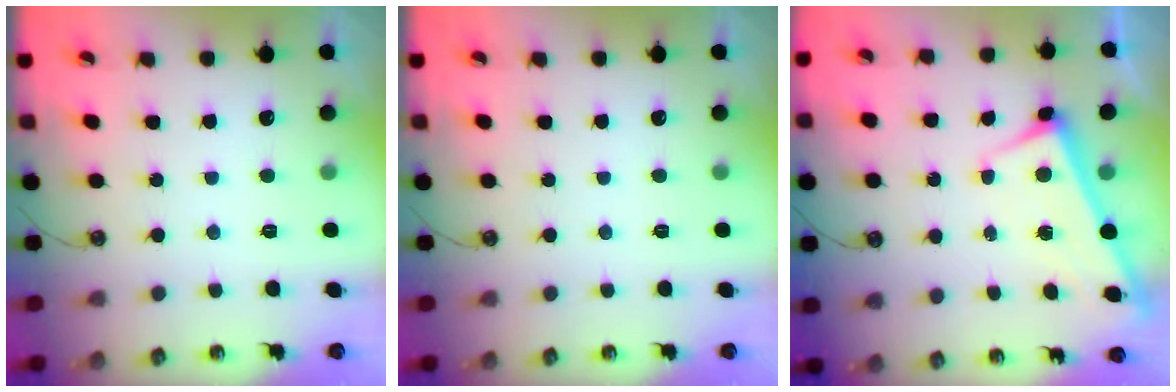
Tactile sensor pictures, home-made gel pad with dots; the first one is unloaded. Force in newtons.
{"total": 0.0}
{"total": 2.8, "press": 2.8, "slide": 0.5}